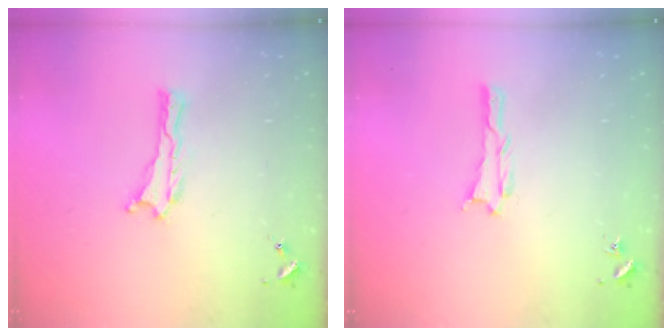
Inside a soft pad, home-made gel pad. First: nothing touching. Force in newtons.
{"total": 0.6, "press": 0.6, "slide": 0.1}